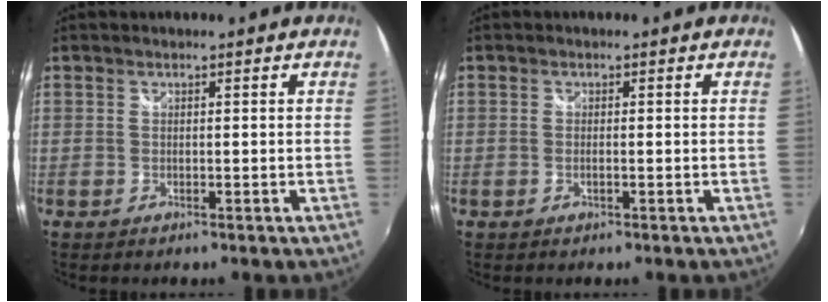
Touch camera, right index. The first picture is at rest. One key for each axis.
{"total": 0.9, "fx": -0.3, "fy": 0.1, "fz": 0.8, "tx": -0.016, "ty": -0.001, "tz": -0.006}